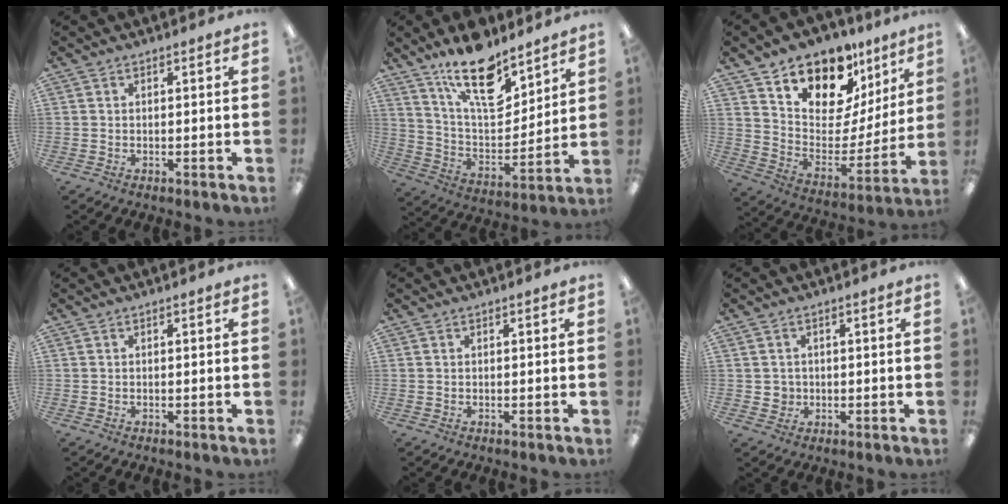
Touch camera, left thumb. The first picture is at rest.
{"total": 18.2, "force": [12.6, 7.8, 10.6], "torque": [-0.172, -0.075, 0.219]}
{"total": 15.0, "force": [11.2, 8.2, 5.5], "torque": [-0.102, -0.090, 0.207]}
{"total": 0.0}
{"total": 0.0}
{"total": 2.3, "force": [0.3, 2.3, 0.3], "torque": [-0.001, 0.001, 0.002]}